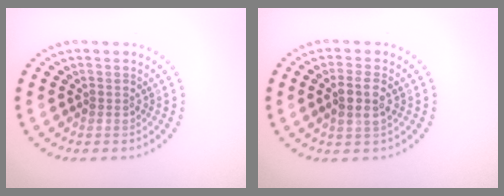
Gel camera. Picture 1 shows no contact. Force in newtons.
{"total": 2.5, "press": 2.3, "slide": 0.9}